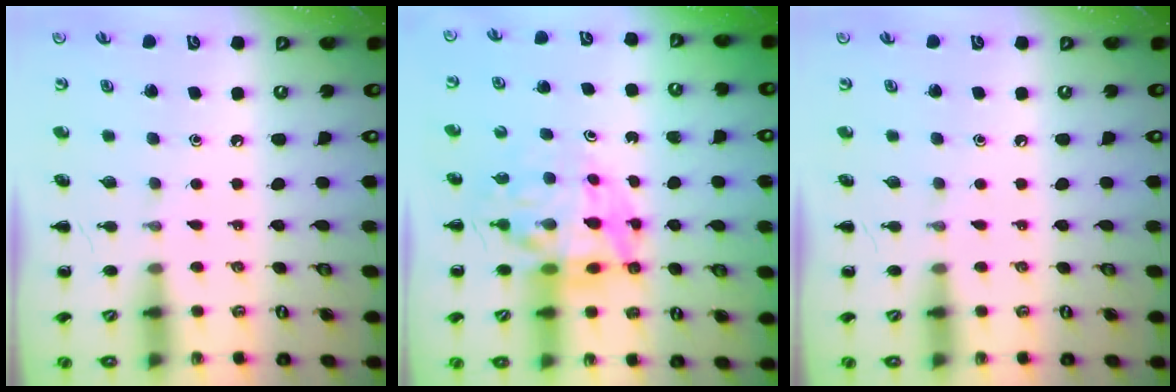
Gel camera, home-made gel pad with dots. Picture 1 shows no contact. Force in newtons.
{"total": 10.4, "press": 9.9, "slide": 3.2}
{"total": 0.0}